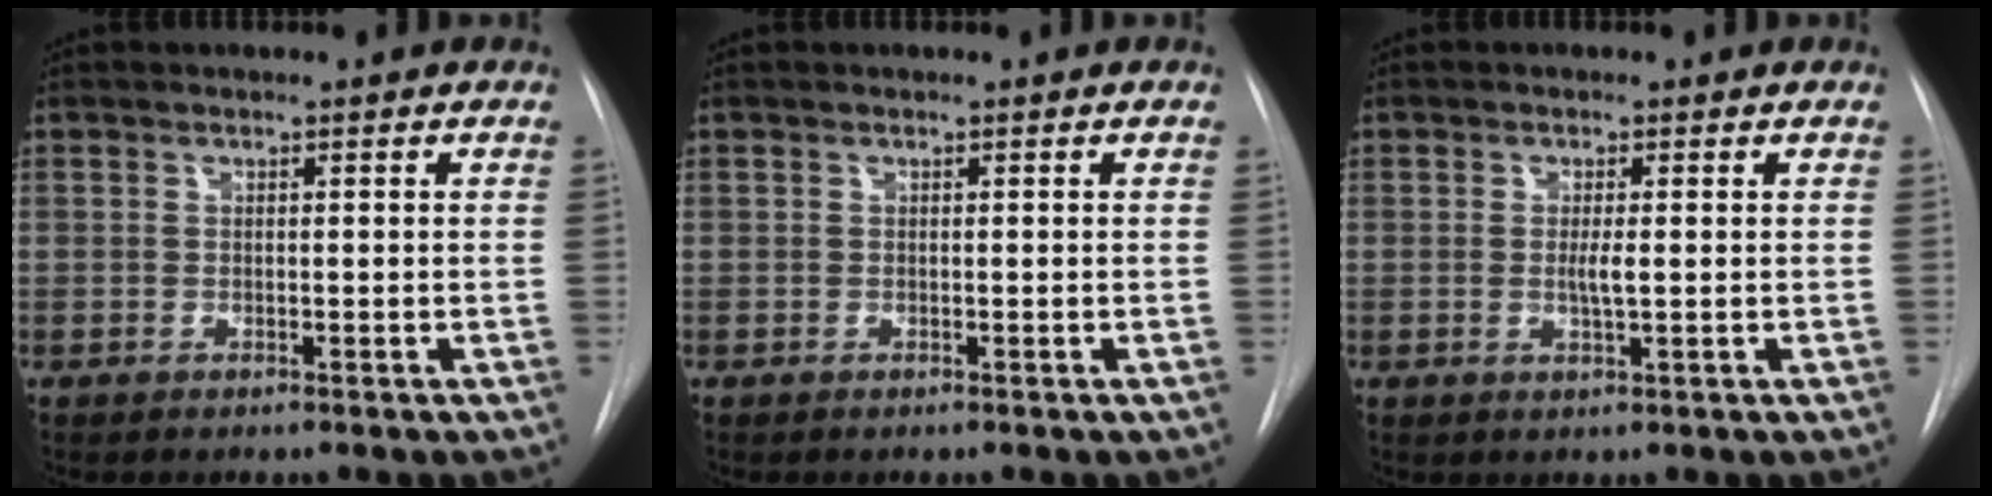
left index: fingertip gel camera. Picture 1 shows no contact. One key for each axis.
{"total": 0.0}
{"total": 2.1, "fx": 0.1, "fy": 0.1, "fz": 2.0, "tx": -0.042, "ty": -0.003, "tz": 0.000}